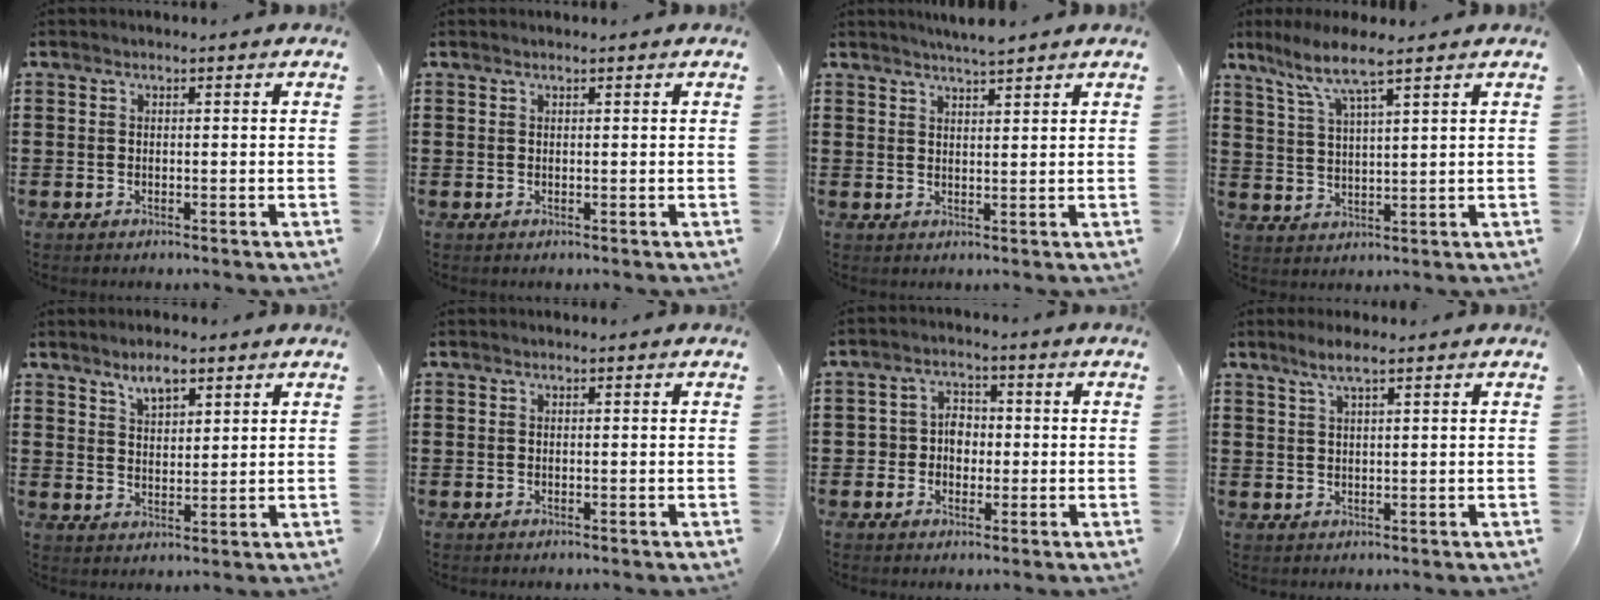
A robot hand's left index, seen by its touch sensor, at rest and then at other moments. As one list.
[{"total": 0.0}, {"total": 3.0, "force": [2.8, -0.2, 0.8], "torque": [-0.023, -0.004, 0.053]}, {"total": 6.3, "force": [4.7, 0.2, 4.2], "torque": [-0.097, -0.012, 0.080]}, {"total": 4.2, "force": [3.1, 1.7, 2.3], "torque": [-0.036, 0.001, 0.053]}, {"total": 0.0}, {"total": 3.6, "force": [-0.7, 3.1, 1.6], "torque": [-0.042, 0.009, -0.019]}, {"total": 2.9, "force": [1.8, 0.3, 2.2], "torque": [-0.047, 0.004, 0.032]}]